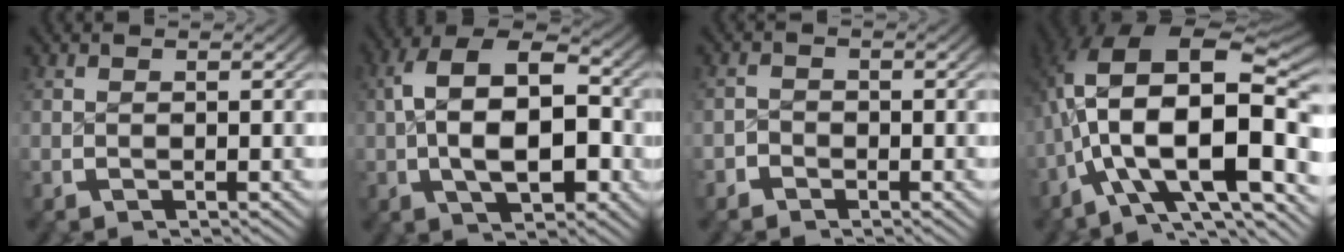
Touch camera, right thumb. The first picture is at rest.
{"total": 11.3, "force": [0.2, 7.0, 8.8], "torque": [-0.157, -0.026, 0.012]}
{"total": 1.3, "force": [-1.1, 0.7, -0.1], "torque": [0.010, -0.005, -0.025]}
{"total": 18.4, "force": [-1.6, 11.4, 14.3], "torque": [-0.280, -0.057, -0.006]}